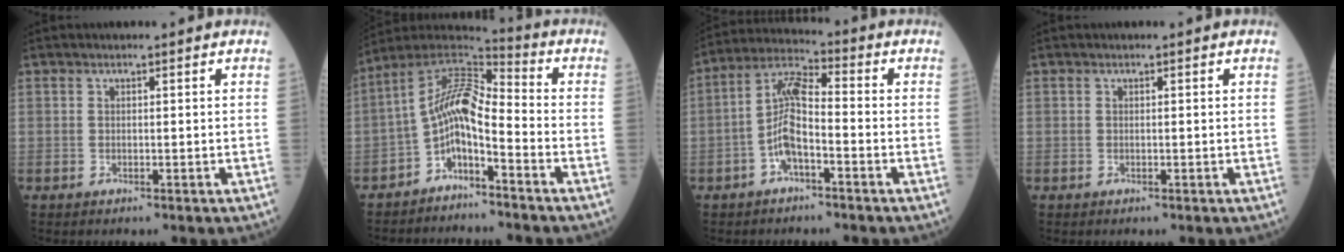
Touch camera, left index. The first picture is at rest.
{"total": 8.7, "force": [-3.5, 2.7, 7.5], "torque": [-0.138, 0.032, -0.070]}
{"total": 7.4, "force": [-2.6, 1.9, 6.7], "torque": [-0.145, 0.015, -0.054]}
{"total": 0.0}